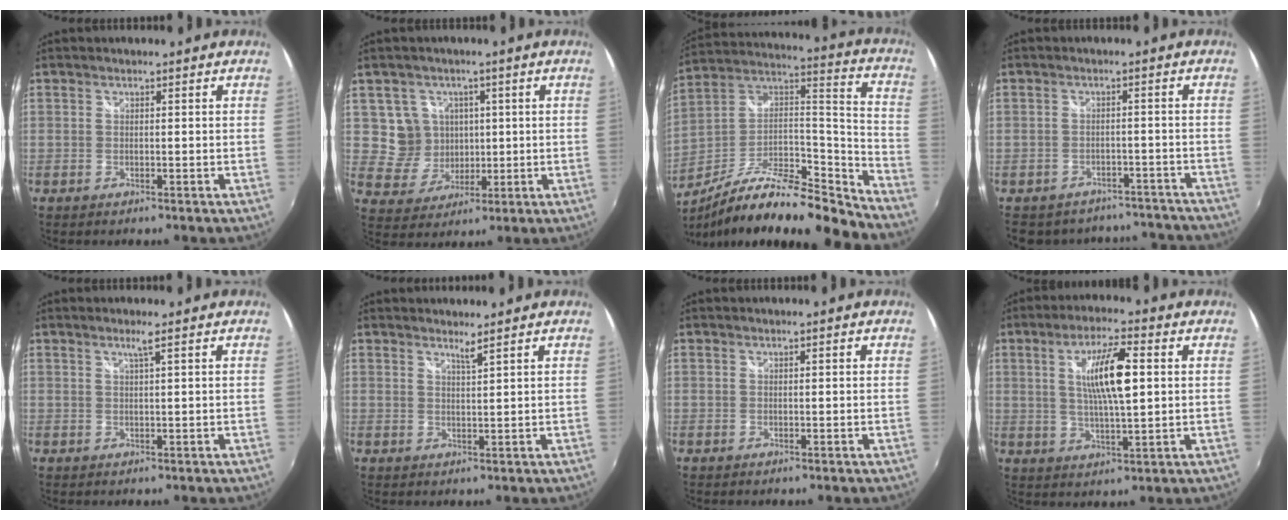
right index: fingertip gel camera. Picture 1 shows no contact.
{"total": 7.8, "force": [1.7, 7.4, 1.3], "torque": [-0.036, 0.012, 0.044]}
{"total": 20.5, "force": [-16.0, 3.9, 12.3], "torque": [-0.204, 0.002, -0.288]}
{"total": 14.3, "force": [-12.2, 6.7, 3.1], "torque": [-0.069, 0.040, -0.140]}
{"total": 1.5, "force": [0.8, -0.5, 1.2], "torque": [-0.019, -0.003, 0.015]}
{"total": 1.7, "force": [1.4, -0.4, 0.8], "torque": [-0.016, -0.005, 0.022]}
{"total": 0.0}
{"total": 10.4, "force": [2.2, 2.1, 9.9], "torque": [-0.182, 0.003, 0.040]}